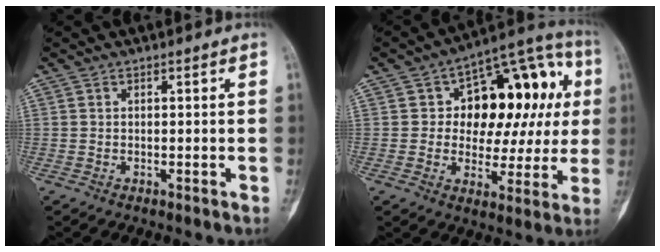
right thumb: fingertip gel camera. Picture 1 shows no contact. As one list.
[{"total": 21.0, "force": [3.9, 12.7, 16.3], "torque": [-0.153, 0.033, 0.053]}]